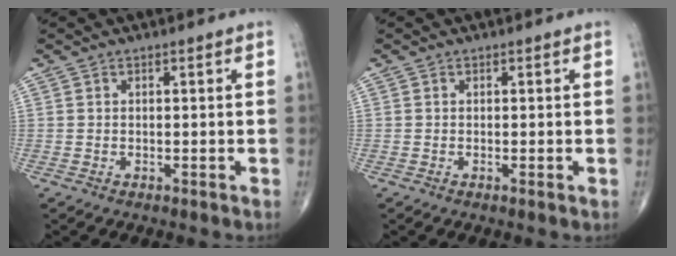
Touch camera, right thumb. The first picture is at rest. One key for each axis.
{"total": 0.5, "fx": -0.1, "fy": -0.1, "fz": 0.5, "tx": -0.011, "ty": -0.003, "tz": -0.003}